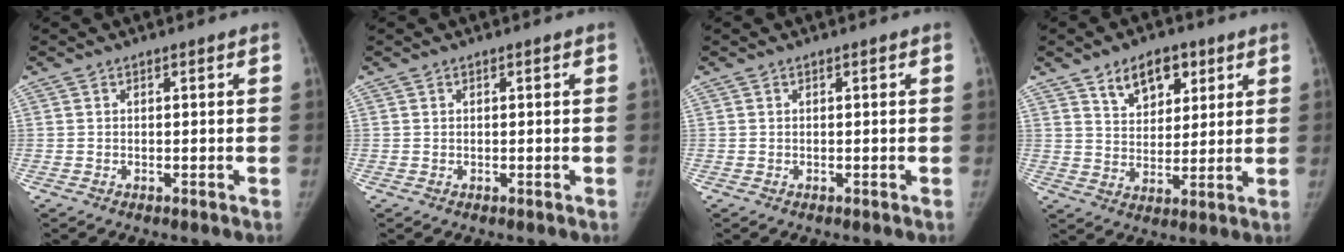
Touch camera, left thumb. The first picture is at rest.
{"total": 0.0}
{"total": 0.0}
{"total": 9.4, "force": [5.3, 5.8, 5.2], "torque": [-0.045, -0.027, 0.087]}